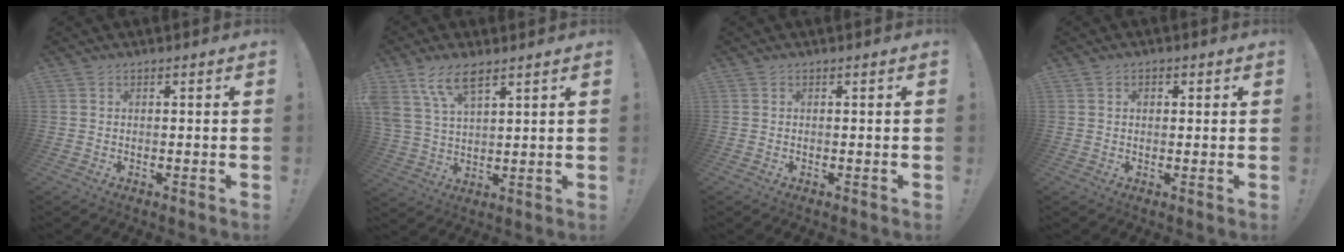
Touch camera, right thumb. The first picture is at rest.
{"total": 9.8, "force": [6.4, 4.3, 6.0], "torque": [-0.112, -0.023, 0.125]}
{"total": 0.0}
{"total": 1.5, "force": [0.4, 1.2, 0.9], "torque": [-0.014, 0.003, 0.005]}